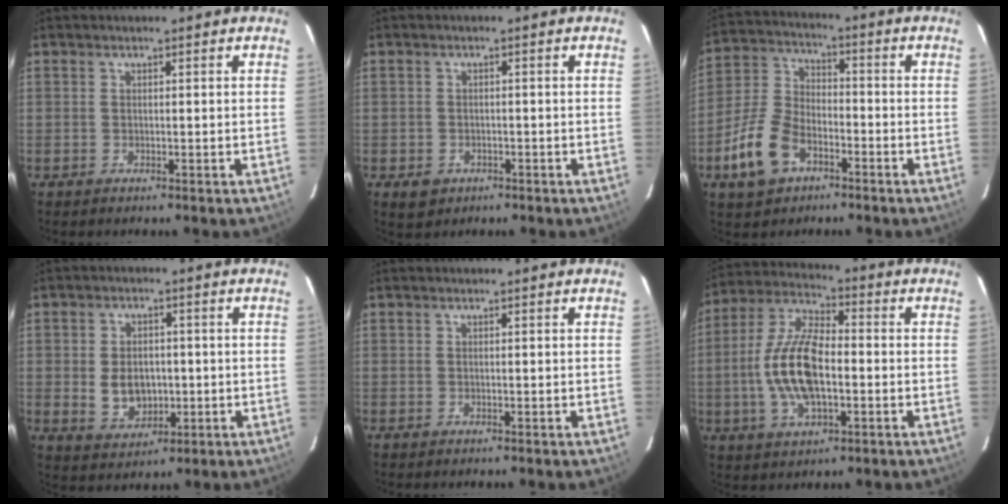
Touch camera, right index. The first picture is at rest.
{"total": 3.6, "force": [-1.7, 3.0, 1.2], "torque": [-0.030, 0.000, -0.019]}
{"total": 11.9, "force": [-6.2, 7.1, 7.3], "torque": [-0.171, 0.013, -0.116]}
{"total": 7.3, "force": [-0.8, 5.5, 4.8], "torque": [-0.098, 0.000, 0.000]}
{"total": 0.0}
{"total": 14.3, "force": [-2.3, 6.3, 12.6], "torque": [-0.264, 0.006, -0.045]}